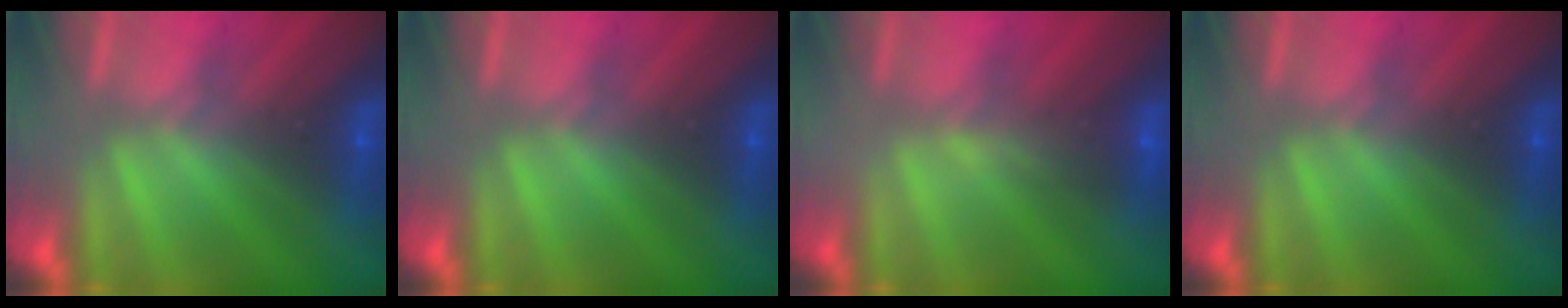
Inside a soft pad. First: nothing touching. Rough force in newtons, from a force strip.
{"total": 0.0}
{"total": 5.3}
{"total": 0.0}